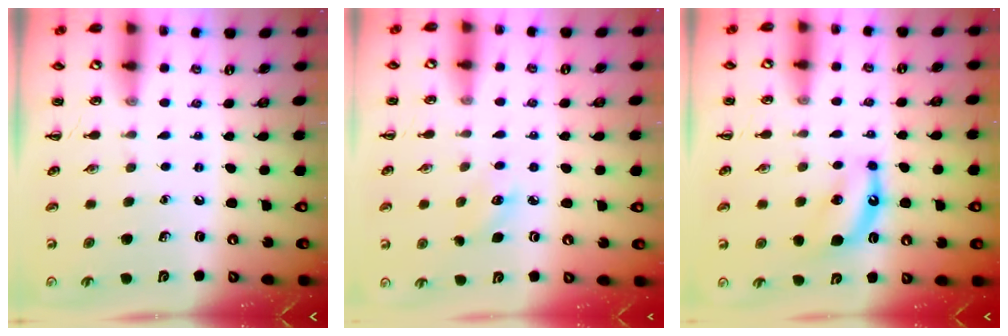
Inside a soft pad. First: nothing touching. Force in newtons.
{"total": 4.4, "press": 4.2, "slide": 1.2}
{"total": 6.9, "press": 6.9, "slide": 1.0}